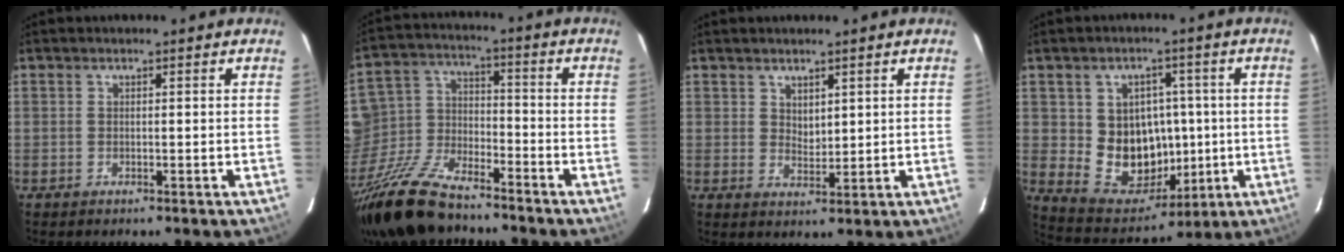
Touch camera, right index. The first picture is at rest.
{"total": 13.1, "force": [-10.7, 5.8, 4.9], "torque": [-0.127, 0.012, -0.200]}
{"total": 2.7, "force": [1.8, 1.7, 1.2], "torque": [-0.015, -0.002, 0.034]}
{"total": 13.3, "force": [-0.2, 11.8, 6.2], "torque": [-0.126, 0.010, 0.022]}